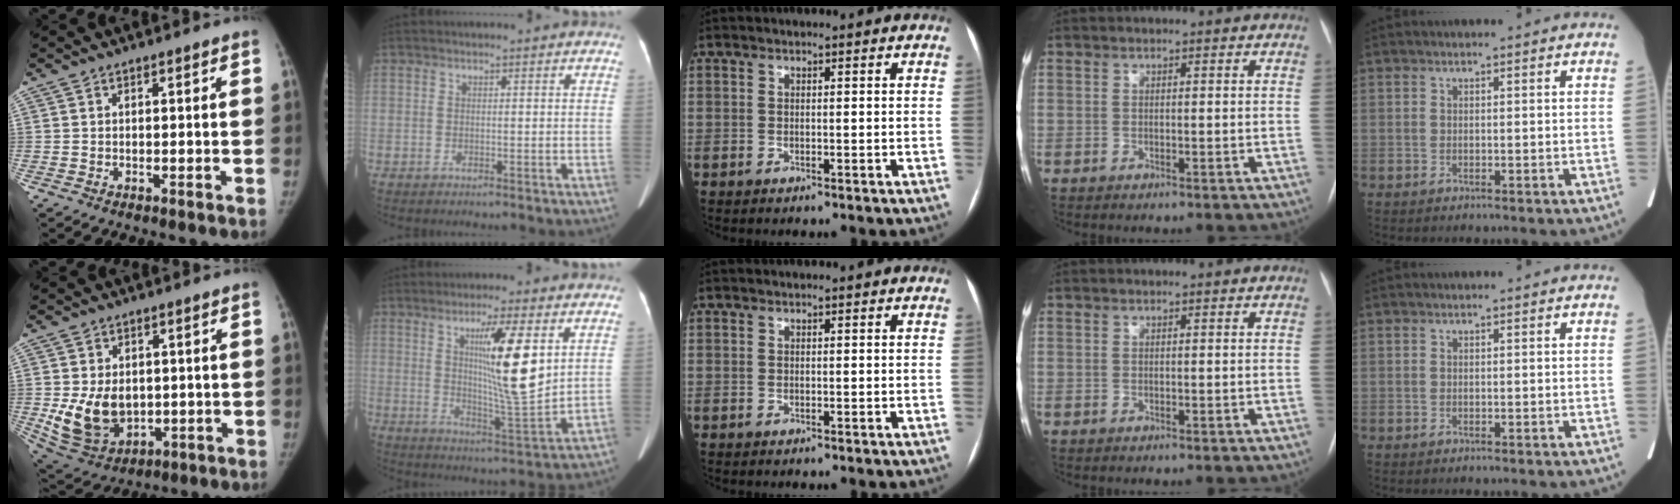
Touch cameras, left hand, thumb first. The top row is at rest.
{"thumb": {"total": 12.1, "force": [-0.4, 8.8, 8.3], "torque": [-0.127, -0.013, 0.018]}, "index": {"total": 11.7, "force": [3.6, 0.6, 11.1], "torque": [-0.187, -0.019, 0.062]}}